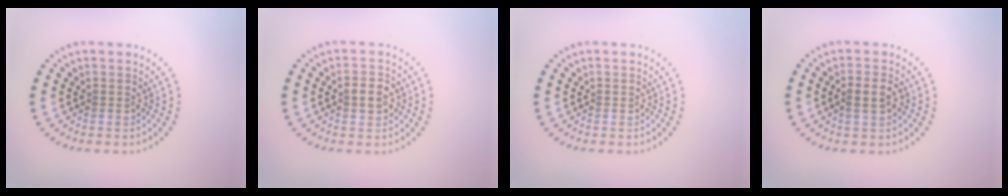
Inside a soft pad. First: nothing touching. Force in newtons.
{"total": 2.0, "press": 1.9, "slide": 0.3}
{"total": 0.0}
{"total": 2.0, "press": 1.9, "slide": 0.5}